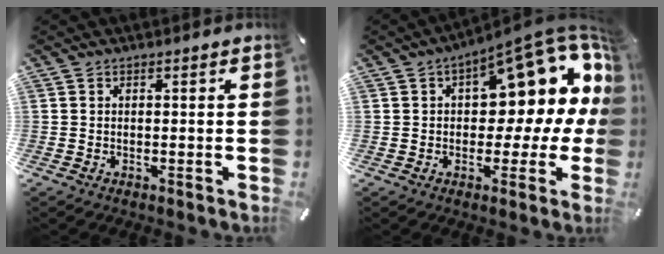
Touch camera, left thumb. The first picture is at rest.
{"total": 18.0, "force": [8.1, 8.8, 13.4], "torque": [-0.166, -0.063, 0.129]}